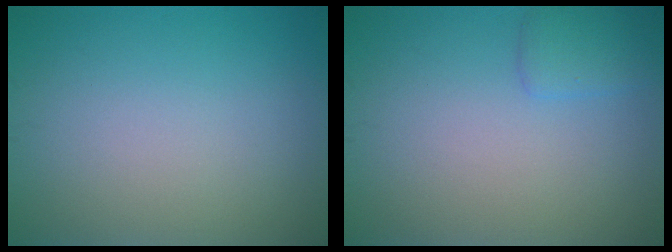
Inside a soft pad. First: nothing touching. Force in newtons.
{"total": 1.6, "press": 1.6, "slide": 0.1}